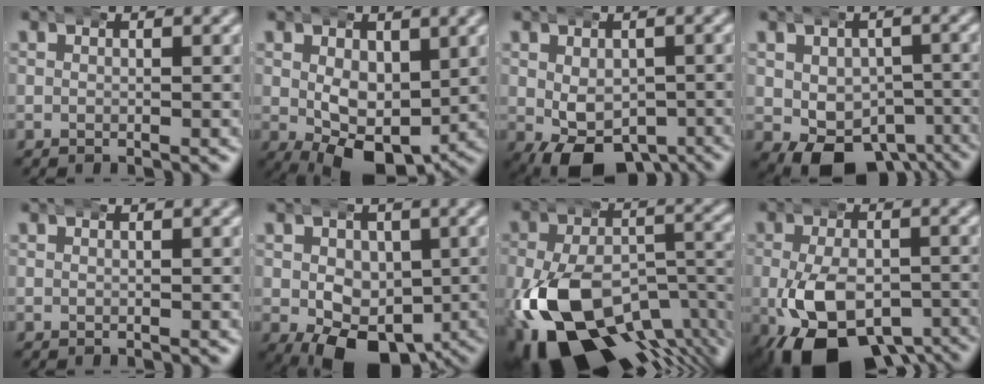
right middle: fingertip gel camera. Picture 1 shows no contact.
{"total": 6.3, "force": [-0.9, 3.4, 5.2], "torque": [-0.085, -0.039, 0.005]}
{"total": 6.9, "force": [-4.2, 3.8, 3.9], "torque": [-0.070, -0.036, -0.051]}
{"total": 8.9, "force": [-5.7, 5.4, 4.0], "torque": [-0.063, -0.051, -0.070]}
{"total": 0.0}
{"total": 7.9, "force": [-2.7, 5.1, 5.3], "torque": [-0.090, -0.045, -0.025]}
{"total": 16.2, "force": [-7.1, 9.6, 11.0], "torque": [-0.210, -0.052, -0.091]}
{"total": 11.1, "force": [-6.0, 6.0, 7.1], "torque": [-0.142, -0.039, -0.079]}